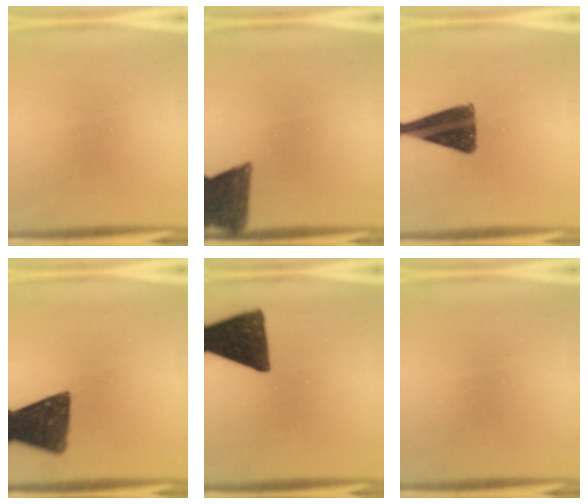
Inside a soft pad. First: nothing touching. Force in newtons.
{"total": 11.6}
{"total": 10.2}
{"total": 13.1}
{"total": 13.5}
{"total": 0.0}